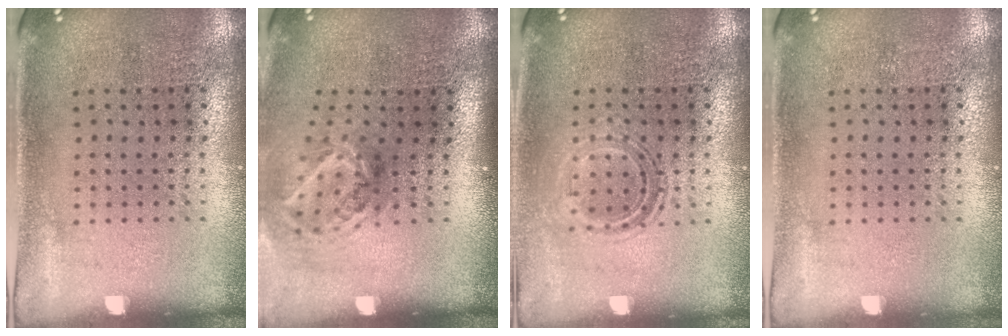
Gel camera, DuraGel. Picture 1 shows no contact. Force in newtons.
{"total": 1.9, "press": 1.2, "slide": 1.5}
{"total": 1.0, "press": 0.9, "slide": 0.4}
{"total": 0.0}